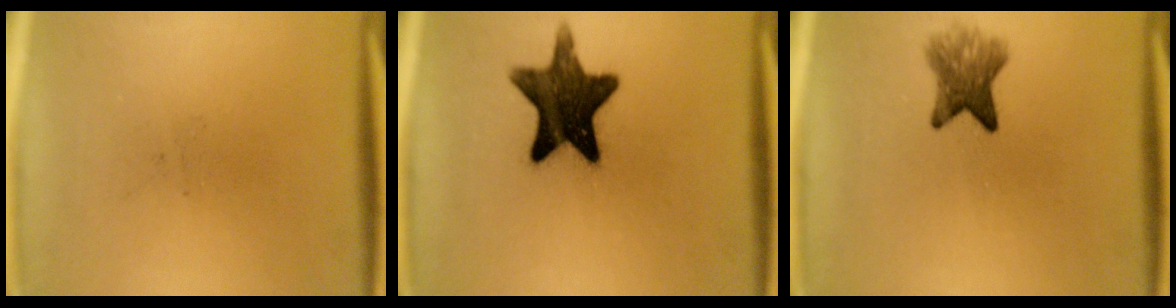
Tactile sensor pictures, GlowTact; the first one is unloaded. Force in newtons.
{"total": 14.5}
{"total": 5.0}